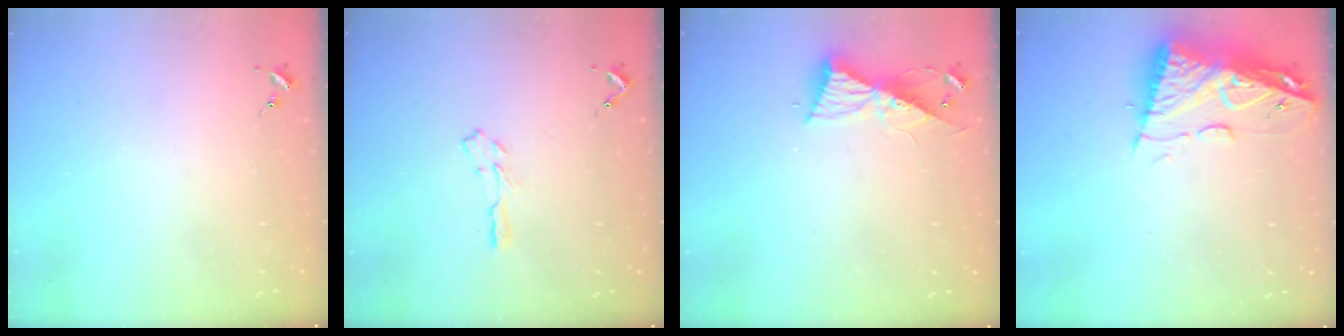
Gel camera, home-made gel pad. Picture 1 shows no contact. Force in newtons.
{"total": 3.6, "press": 3.6, "slide": 0.4}
{"total": 9.3, "press": 9.2, "slide": 0.8}
{"total": 11.5, "press": 11.5, "slide": 1.1}